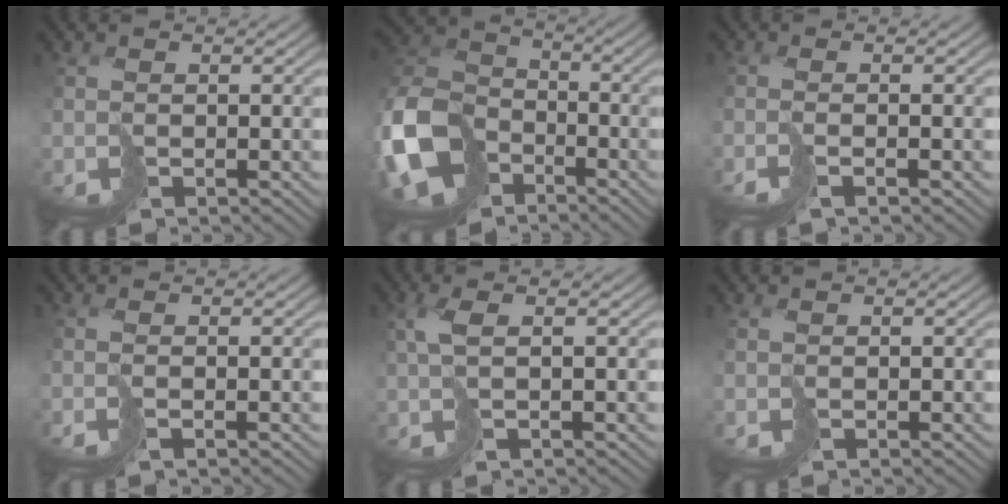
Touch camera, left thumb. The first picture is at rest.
{"total": 13.7, "force": [-5.9, 9.7, 7.6], "torque": [-0.215, -0.031, -0.125]}
{"total": 2.3, "force": [-1.0, 0.5, 2.0], "torque": [-0.035, 0.000, -0.031]}
{"total": 1.3, "force": [-0.6, 0.2, 1.2], "torque": [-0.025, 0.000, -0.018]}
{"total": 3.0, "force": [0.9, 0.8, 2.7], "torque": [-0.057, 0.010, 0.017]}
{"total": 0.0}